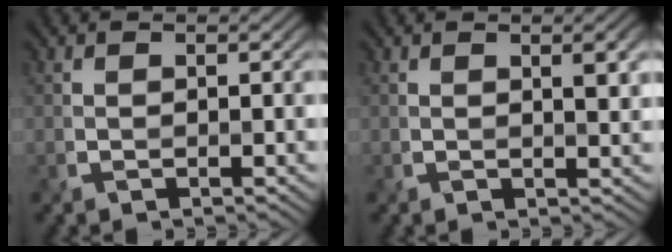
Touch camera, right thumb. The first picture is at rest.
{"total": 2.7, "force": [0.8, 0.6, 2.5], "torque": [-0.036, 0.005, 0.014]}